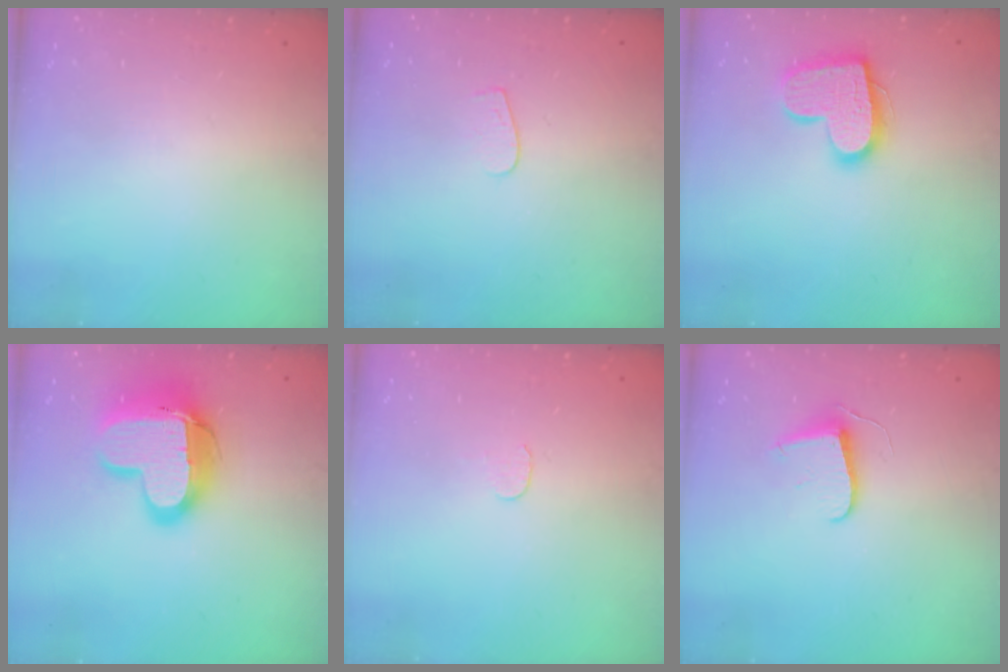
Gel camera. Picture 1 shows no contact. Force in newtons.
{"total": 3.1, "press": 3.1, "slide": 0.2}
{"total": 16.1, "press": 16.1, "slide": 0.9}
{"total": 17.0, "press": 17.0, "slide": 1.2}
{"total": 3.7, "press": 3.7, "slide": 0.4}
{"total": 7.1, "press": 7.1, "slide": 0.5}